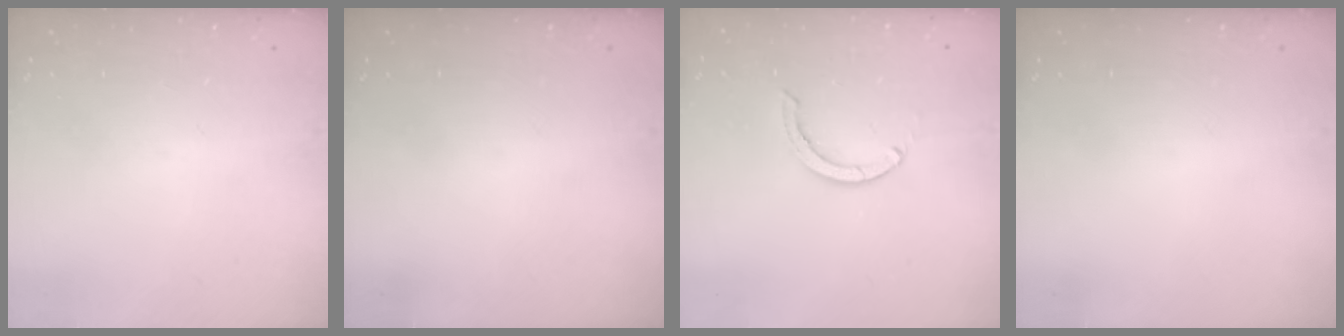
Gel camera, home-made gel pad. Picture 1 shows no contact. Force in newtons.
{"total": 0.0}
{"total": 2.9, "press": 2.9, "slide": 0.1}
{"total": 0.0}